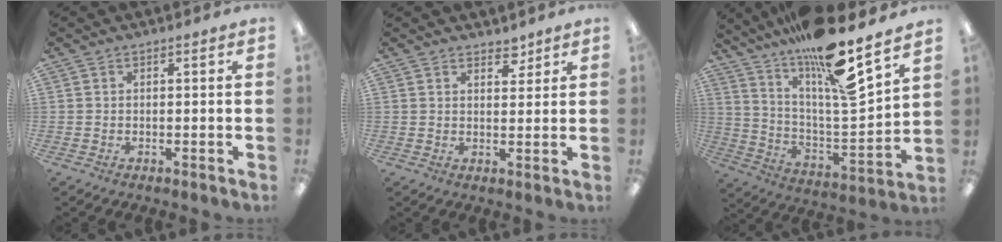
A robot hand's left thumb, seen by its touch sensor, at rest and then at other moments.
{"total": 3.3, "force": [2.8, 1.5, 0.9], "torque": [0.002, -0.016, 0.047]}
{"total": 18.3, "force": [14.0, 1.7, 11.6], "torque": [-0.209, -0.100, 0.227]}